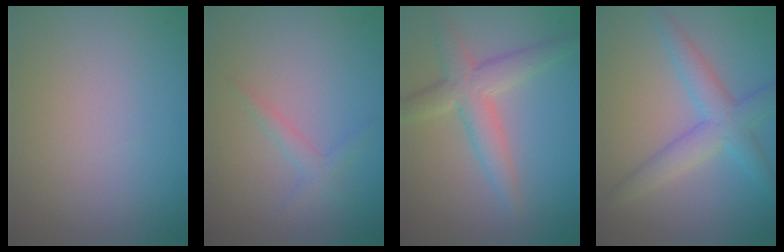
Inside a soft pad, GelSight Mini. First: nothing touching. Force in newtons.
{"total": 1.4, "press": 1.4, "slide": 0.0}
{"total": 4.3, "press": 4.3, "slide": 0.1}
{"total": 4.3, "press": 4.3, "slide": 0.1}